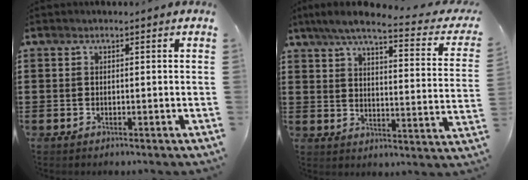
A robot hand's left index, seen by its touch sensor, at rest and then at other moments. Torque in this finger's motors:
{"motor_torque": [2.14, 0.00, 0.74, 0.06]}